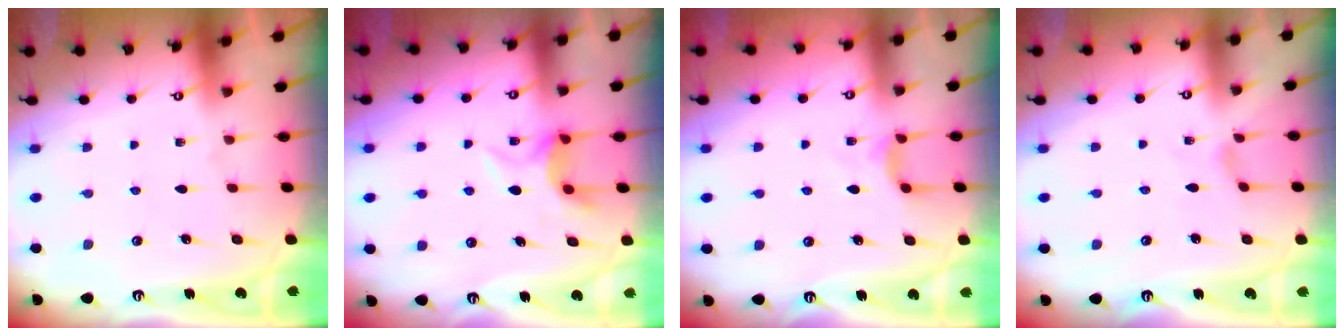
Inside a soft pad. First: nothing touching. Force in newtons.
{"total": 6.0, "press": 6.0, "slide": 0.4}
{"total": 4.1, "press": 4.1, "slide": 0.6}
{"total": 0.0}